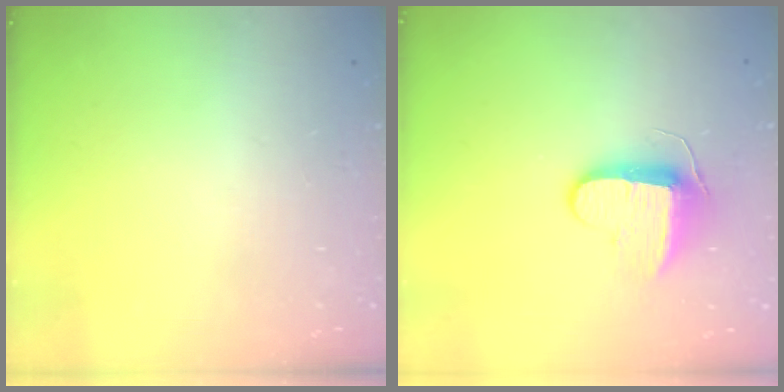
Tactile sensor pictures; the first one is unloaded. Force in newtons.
{"total": 9.5, "press": 9.5, "slide": 0.6}